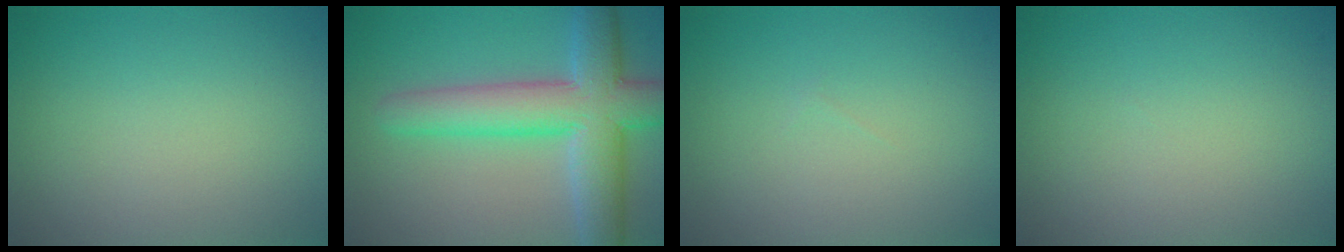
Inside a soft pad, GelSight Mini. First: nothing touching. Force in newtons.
{"total": 8.0, "press": 8.0, "slide": 0.4}
{"total": 0.0}
{"total": 0.0}